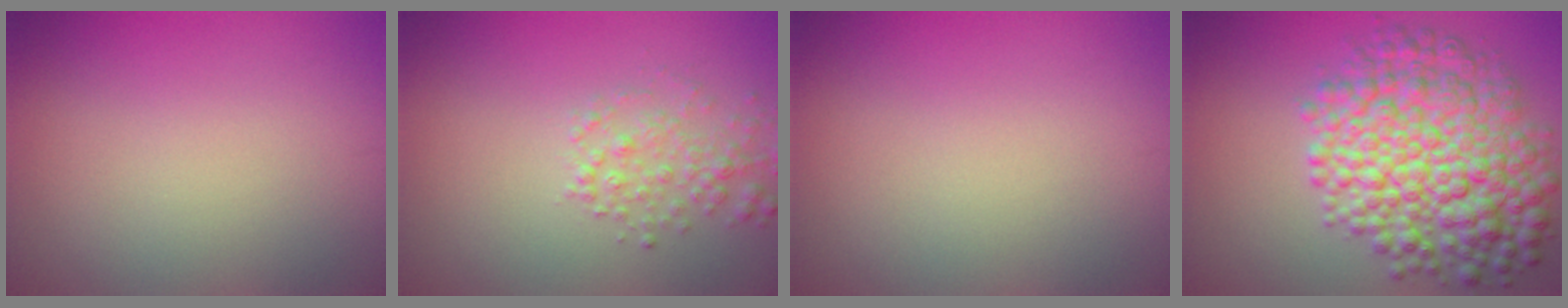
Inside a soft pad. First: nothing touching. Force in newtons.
{"total": 2.3, "press": 2.3, "slide": 0.1}
{"total": 0.0}
{"total": 10.2, "press": 10.2, "slide": 0.1}